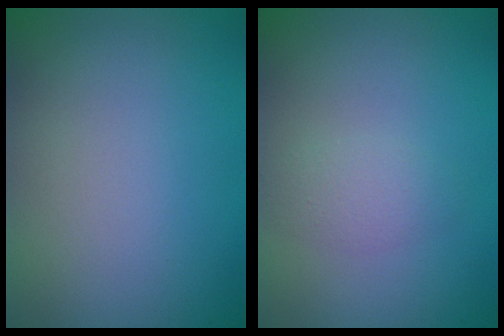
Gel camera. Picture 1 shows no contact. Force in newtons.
{"total": 1.5, "press": 1.5, "slide": 0.0}